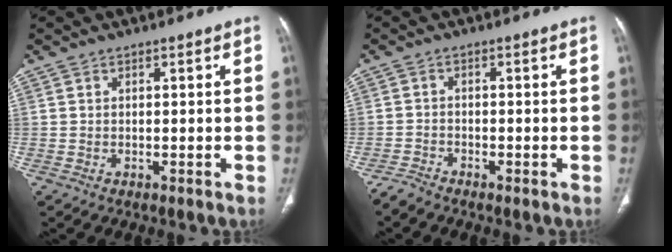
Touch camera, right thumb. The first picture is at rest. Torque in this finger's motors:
{"motor_torque": [0.56, -0.35, 0.10, -1.02, 0.03]}